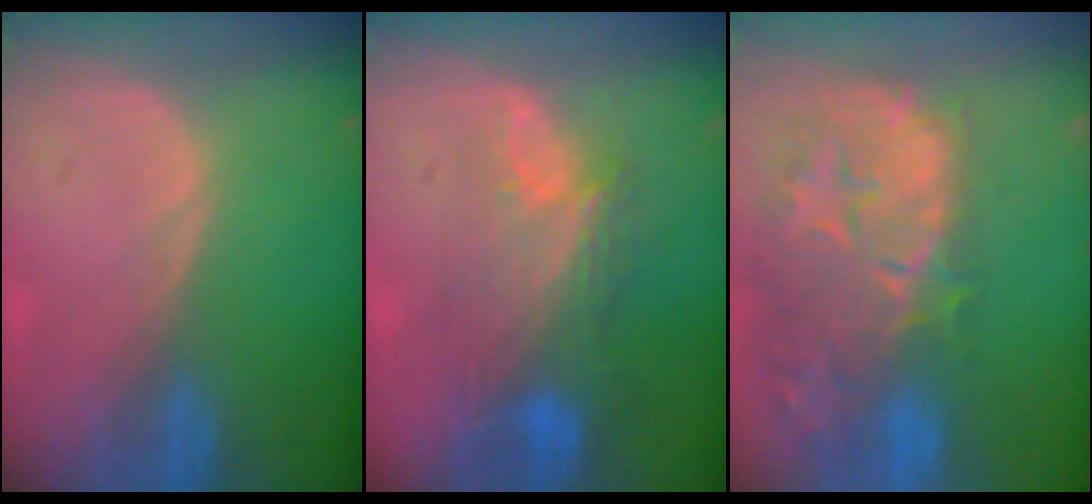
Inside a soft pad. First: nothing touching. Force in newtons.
{"total": 9.6, "press": 8.1, "slide": 5.1}
{"total": 14.7, "press": 11.9, "slide": 8.6}